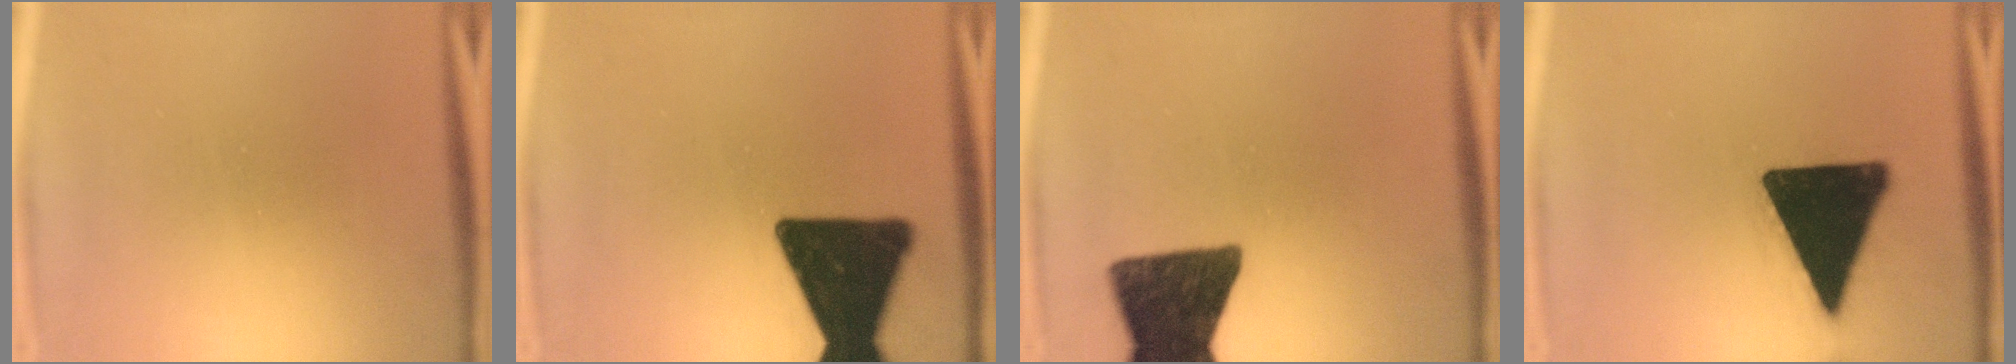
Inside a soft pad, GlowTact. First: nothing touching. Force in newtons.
{"total": 17.8}
{"total": 15.5}
{"total": 19.7}